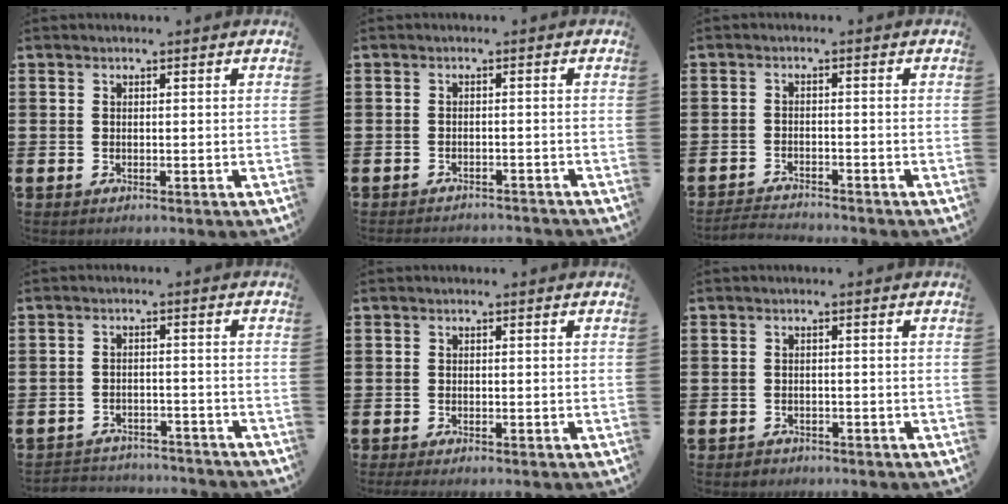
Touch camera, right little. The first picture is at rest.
{"total": 1.4, "force": [-1.4, 0.0, -0.1], "torque": [-0.002, 0.003, -0.029]}
{"total": 2.1, "force": [-2.1, -0.1, 0.0], "torque": [-0.003, 0.001, -0.045]}
{"total": 2.7, "force": [-2.7, 0.3, -0.3], "torque": [-0.003, 0.001, -0.059]}
{"total": 0.5, "force": [-0.3, 0.0, 0.4], "torque": [-0.007, -0.002, -0.006]}
{"total": 0.7, "force": [-0.6, 0.4, -0.1], "torque": [-0.001, 0.002, -0.015]}